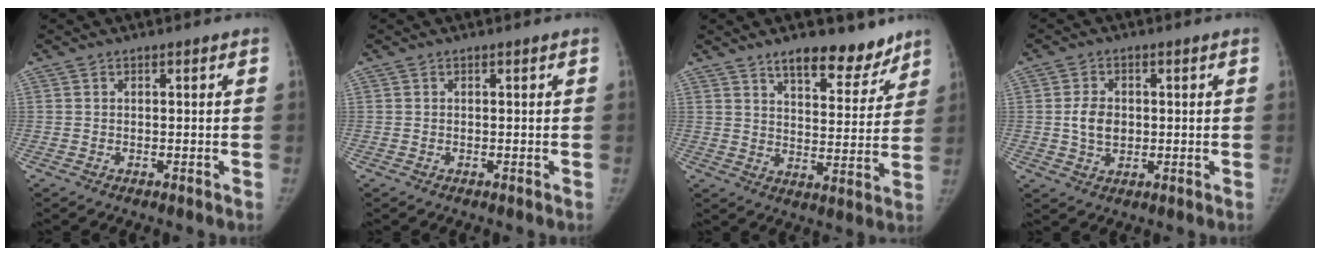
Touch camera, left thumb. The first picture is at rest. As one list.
[{"total": 0.0}, {"total": 12.4, "force": [9.4, 5.1, 6.3], "torque": [-0.047, -0.063, 0.142]}, {"total": 5.1, "force": [0.2, 3.8, 3.5], "torque": [-0.053, -0.001, 0.007]}]